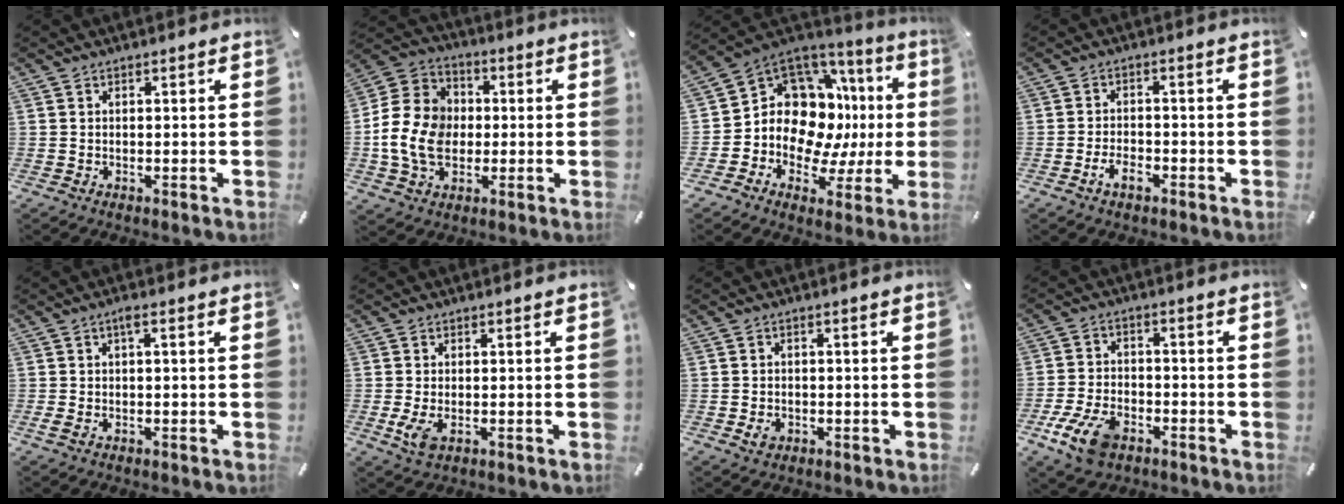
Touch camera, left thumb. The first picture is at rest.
{"total": 13.2, "force": [-1.6, 11.0, 7.2], "torque": [-0.167, 0.020, -0.029]}
{"total": 13.8, "force": [1.7, 11.3, 7.7], "torque": [-0.122, -0.044, 0.040]}
{"total": 4.4, "force": [-2.4, 2.4, 2.8], "torque": [-0.057, 0.010, -0.047]}
{"total": 2.4, "force": [0.0, 0.5, 2.4], "torque": [-0.044, 0.005, -0.002]}
{"total": 3.7, "force": [-0.7, 1.8, 3.1], "torque": [-0.064, -0.007, -0.015]}
{"total": 2.6, "force": [-0.8, 2.1, 1.2], "torque": [-0.021, 0.005, -0.015]}
{"total": 10.0, "force": [-5.2, 5.9, 6.2], "torque": [-0.134, 0.018, -0.093]}